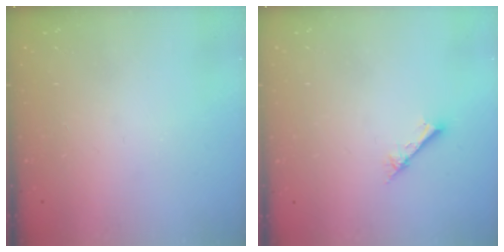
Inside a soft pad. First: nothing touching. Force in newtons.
{"total": 2.1, "press": 2.1, "slide": 0.2}